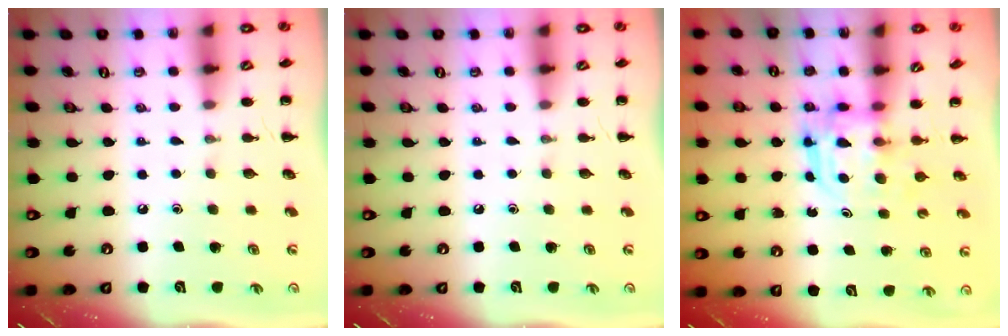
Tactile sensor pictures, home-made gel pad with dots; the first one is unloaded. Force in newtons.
{"total": 0.0}
{"total": 3.2, "press": 3.2, "slide": 0.2}